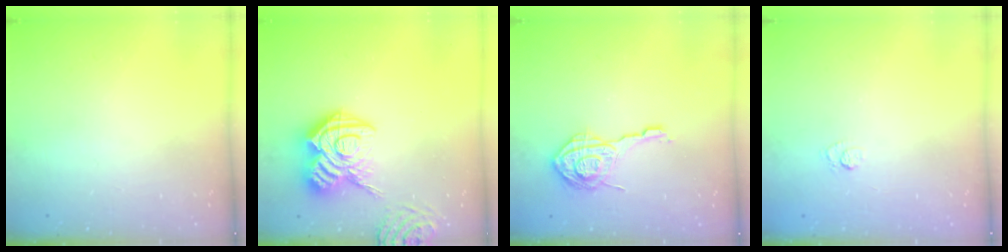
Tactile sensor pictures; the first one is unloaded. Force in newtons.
{"total": 18.1, "press": 18.1, "slide": 1.7}
{"total": 14.0, "press": 14.0, "slide": 0.6}
{"total": 5.6, "press": 5.4, "slide": 1.4}